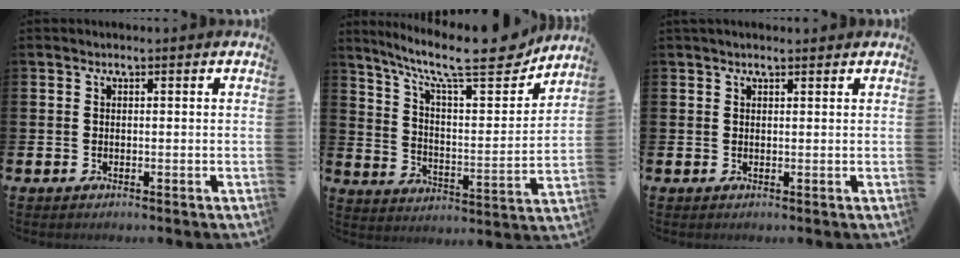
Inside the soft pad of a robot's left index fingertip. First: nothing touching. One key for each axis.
{"total": 13.2, "fx": 10.7, "fy": 2.6, "fz": 7.2, "tx": -0.150, "ty": -0.069, "tz": 0.174}
{"total": 1.1, "fx": 1.0, "fy": 0.2, "fz": 0.4, "tx": 0.001, "ty": -0.002, "tz": 0.016}